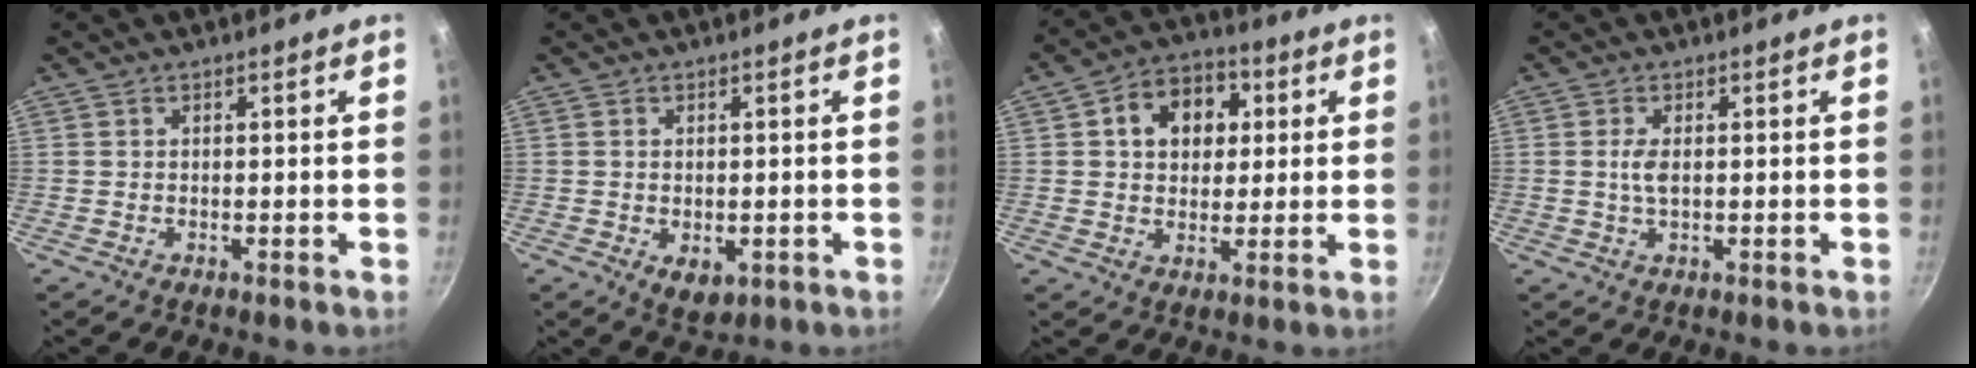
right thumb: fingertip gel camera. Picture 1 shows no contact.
{"total": 4.6, "force": [-1.1, 2.9, 3.5], "torque": [-0.047, -0.010, -0.009]}
{"total": 11.4, "force": [3.0, 8.7, 6.7], "torque": [-0.070, 0.011, 0.034]}
{"total": 2.7, "force": [0.2, 1.2, 2.4], "torque": [-0.052, 0.001, 0.003]}